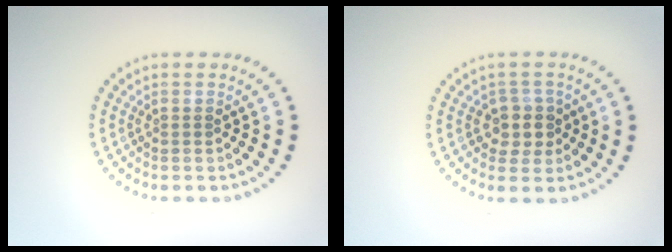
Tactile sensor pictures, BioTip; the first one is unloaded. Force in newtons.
{"total": 2.5, "press": 2.2, "slide": 1.2}